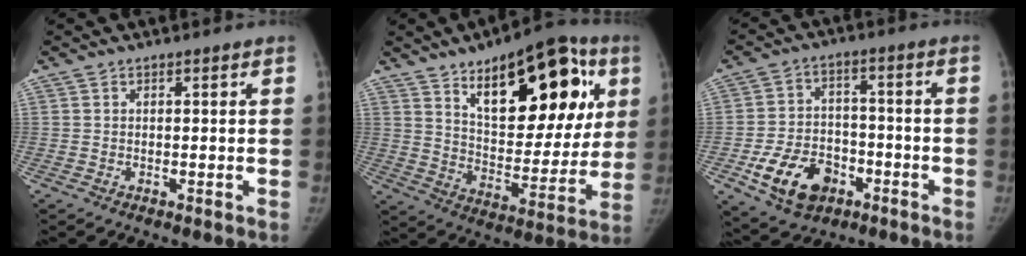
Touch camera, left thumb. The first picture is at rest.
{"total": 26.7, "force": [11.4, 12.2, 20.8], "torque": [-0.238, -0.026, 0.172]}
{"total": 12.9, "force": [-5.7, 9.0, 7.3], "torque": [-0.102, 0.030, -0.089]}